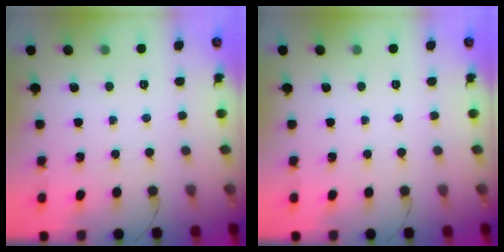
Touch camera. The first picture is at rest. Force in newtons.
{"total": 0.0}